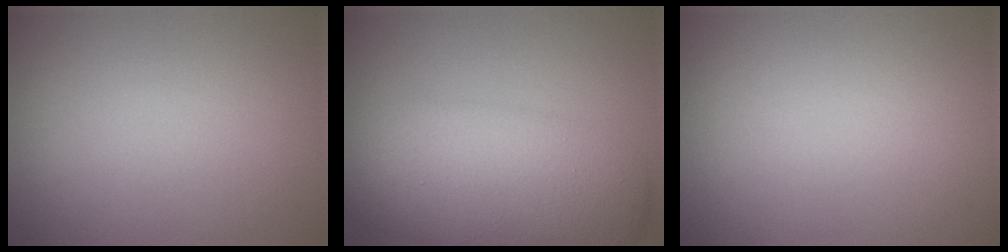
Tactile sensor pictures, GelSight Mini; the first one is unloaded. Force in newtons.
{"total": 8.2, "press": 8.2, "slide": 0.2}
{"total": 0.0}